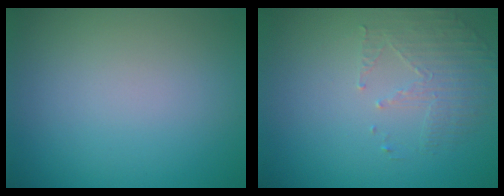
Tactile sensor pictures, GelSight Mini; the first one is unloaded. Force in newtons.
{"total": 1.8, "press": 1.1, "slide": 1.4}